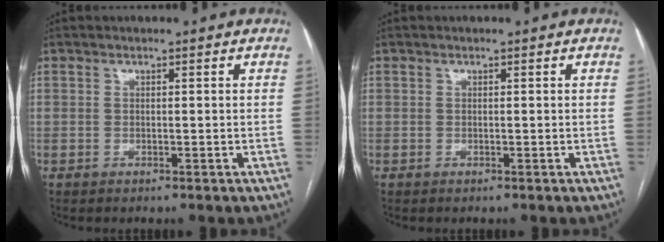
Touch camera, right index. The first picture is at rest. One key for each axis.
{"total": 0.0}